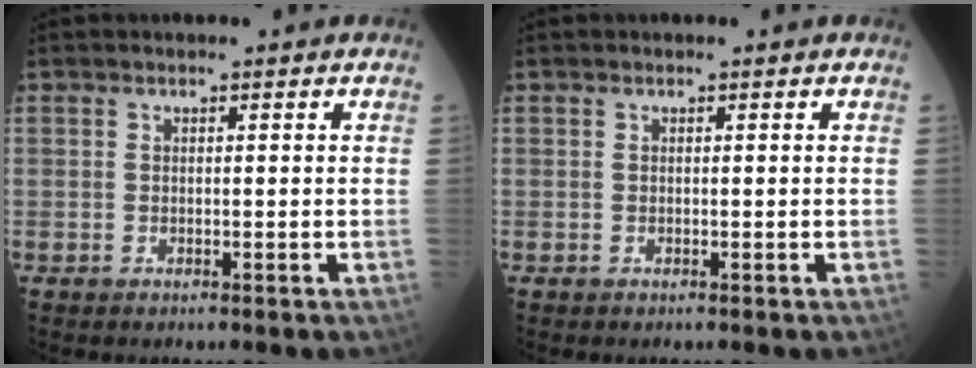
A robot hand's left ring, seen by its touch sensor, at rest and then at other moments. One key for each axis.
{"total": 0.0}